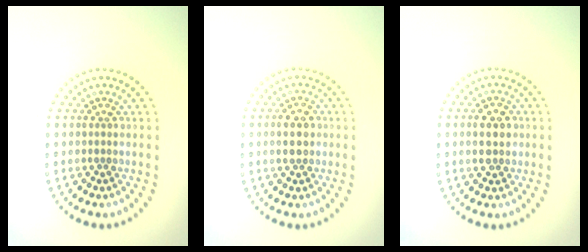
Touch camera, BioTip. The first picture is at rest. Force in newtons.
{"total": 2.5, "press": 2.5, "slide": 0.1}
{"total": 2.9, "press": 2.9, "slide": 0.0}